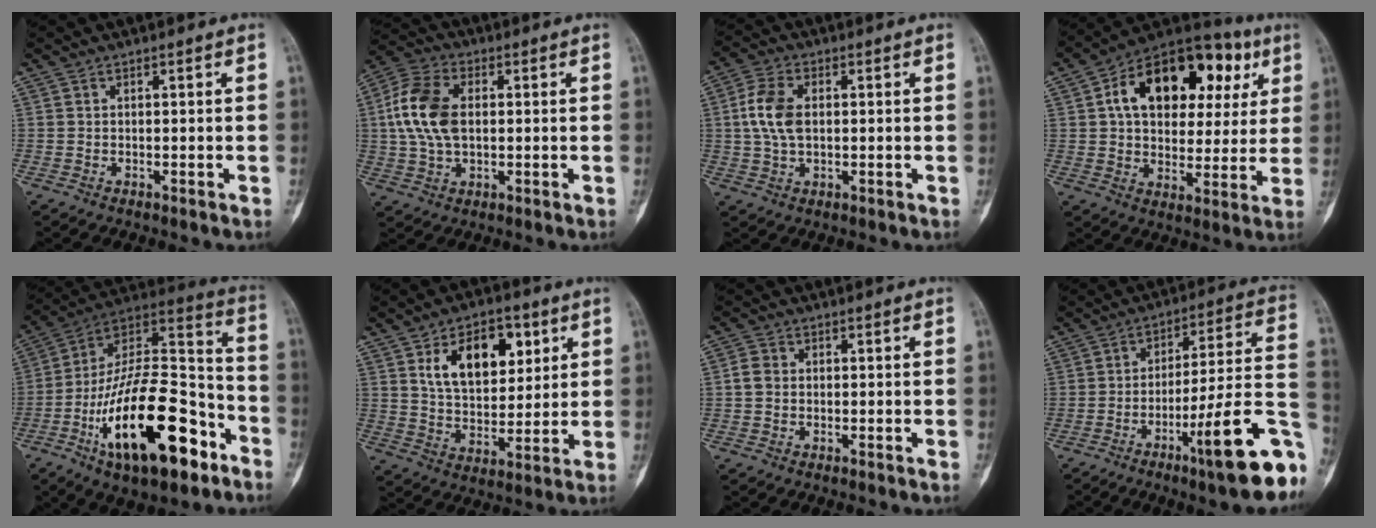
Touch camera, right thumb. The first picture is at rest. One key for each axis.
{"total": 12.1, "fx": 1.2, "fy": 7.5, "fz": 9.4, "tx": -0.195, "ty": 0.015, "tz": 0.020}
{"total": 7.7, "fx": 0.8, "fy": 4.7, "fz": 6.1, "tx": -0.130, "ty": 0.011, "tz": 0.014}
{"total": 22.7, "fx": 7.1, "fy": 14.2, "fz": 16.2, "tx": -0.199, "ty": 0.021, "tz": 0.101}
{"total": 29.4, "fx": -12.6, "fy": 12.4, "fz": 23.5, "tx": -0.403, "ty": 0.067, "tz": -0.198}
{"total": 14.5, "fx": 5.8, "fy": 8.8, "fz": 10.1, "tx": -0.116, "ty": -0.022, "tz": 0.104}
{"total": 2.7, "fx": 0.0, "fy": 2.3, "fz": 1.4, "tx": -0.025, "ty": 0.007, "tz": -0.005}
{"total": 20.2, "fx": -9.0, "fy": 3.3, "fz": 17.8, "tx": -0.218, "ty": 0.052, "tz": -0.128}